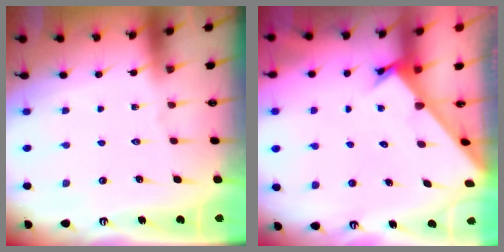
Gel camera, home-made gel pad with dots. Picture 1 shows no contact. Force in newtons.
{"total": 2.3, "press": 2.3, "slide": 0.2}